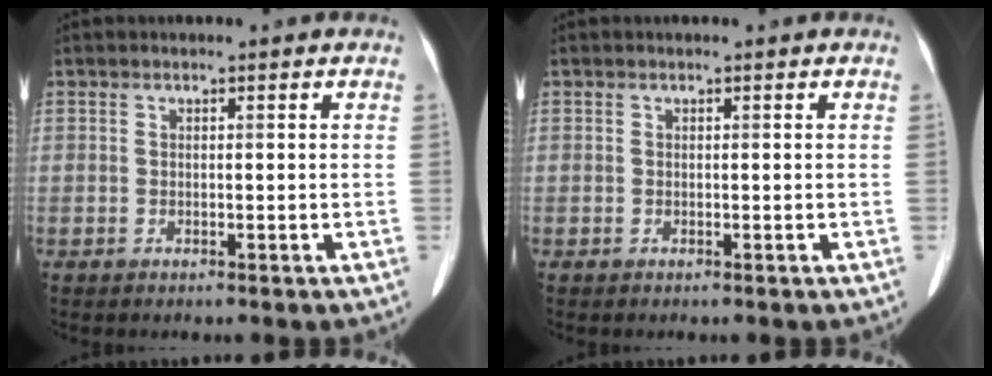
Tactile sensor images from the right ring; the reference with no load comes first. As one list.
[{"total": 0.0}]